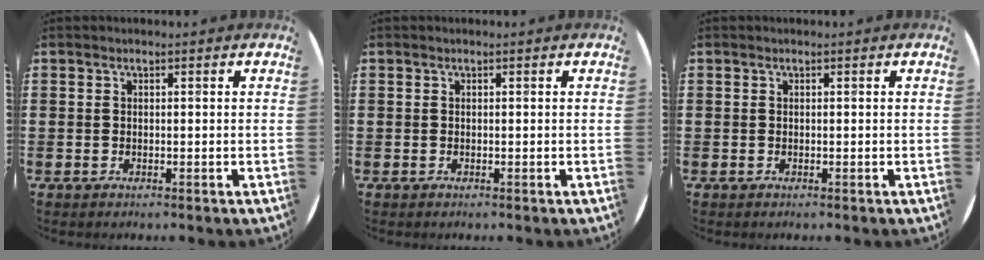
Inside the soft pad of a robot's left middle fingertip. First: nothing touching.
{"total": 0.0}
{"total": 0.0}